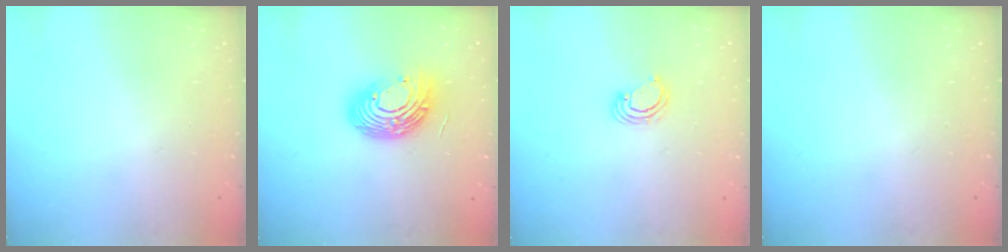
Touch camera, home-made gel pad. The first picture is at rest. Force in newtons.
{"total": 14.7, "press": 14.7, "slide": 1.0}
{"total": 2.9, "press": 2.9, "slide": 0.3}
{"total": 0.0}